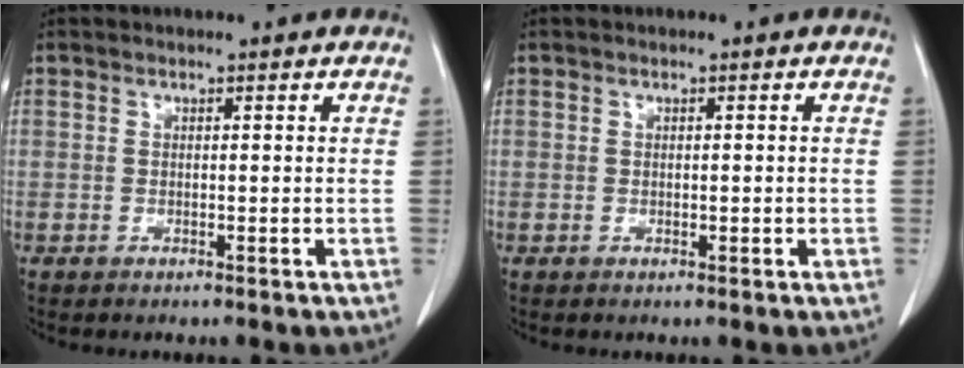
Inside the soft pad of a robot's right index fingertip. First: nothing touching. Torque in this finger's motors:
{"motor_torque": [-0.35, 0.49, -0.05, 0.00]}